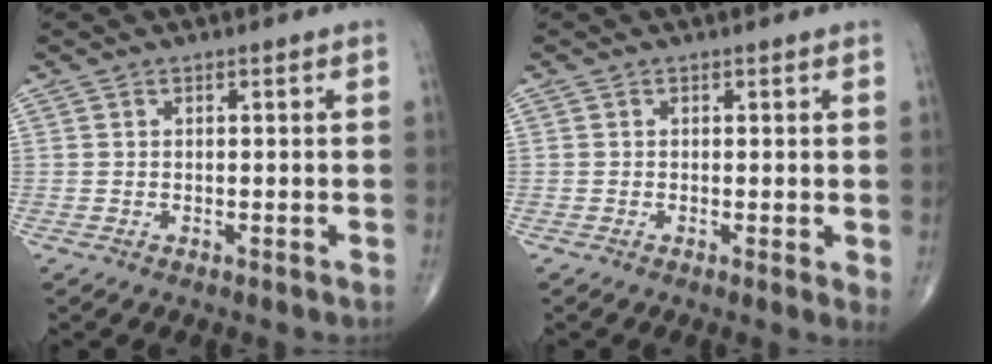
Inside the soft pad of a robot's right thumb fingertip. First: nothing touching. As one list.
[{"total": 2.0, "force": [0.0, 0.4, 1.9], "torque": [-0.030, -0.009, -0.006]}]